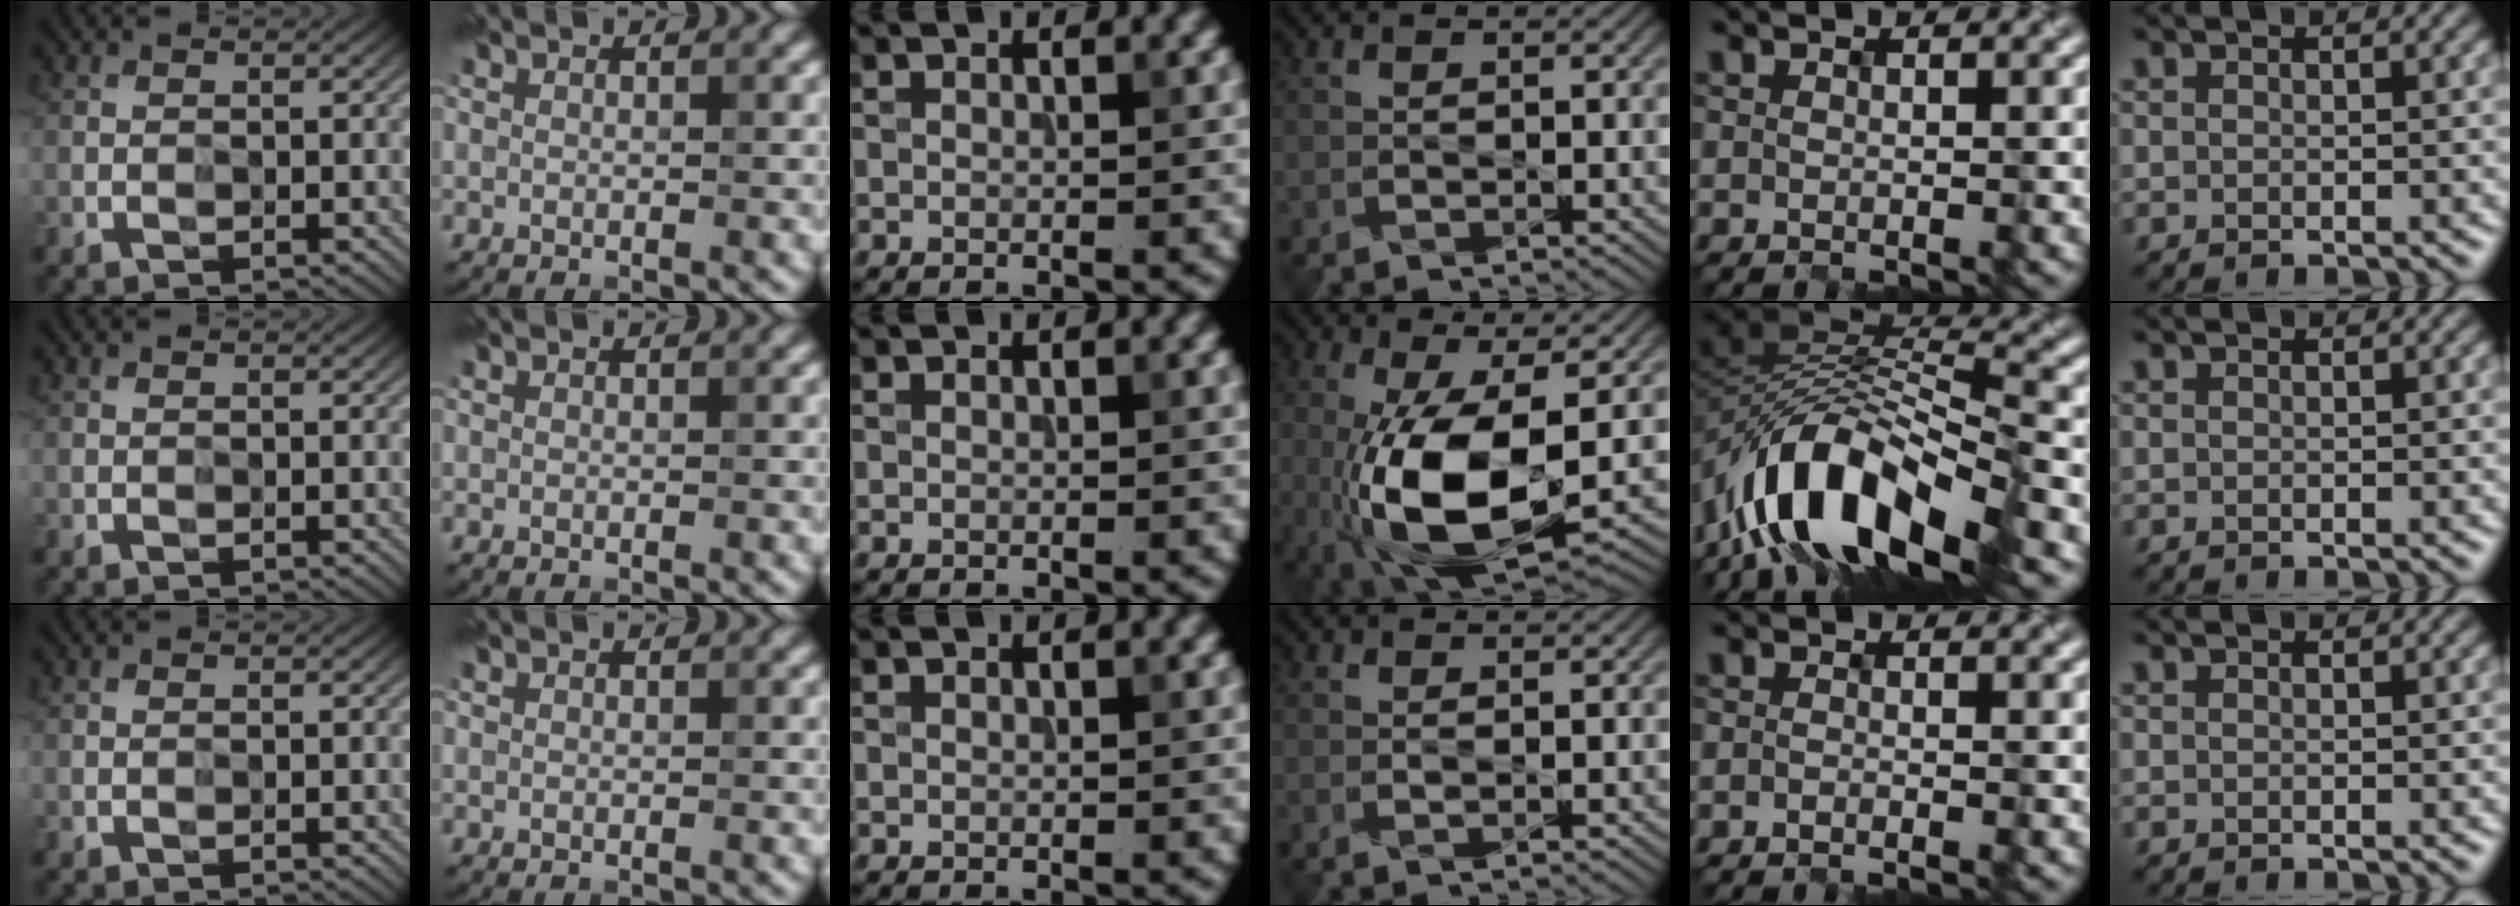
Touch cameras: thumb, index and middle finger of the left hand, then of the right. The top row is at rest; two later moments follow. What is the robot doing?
{"motion": "insert", "object": "pill capsule"}